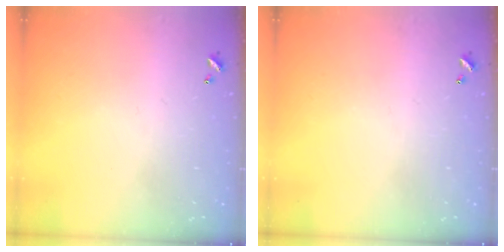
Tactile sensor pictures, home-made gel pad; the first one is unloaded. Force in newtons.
{"total": 0.0}